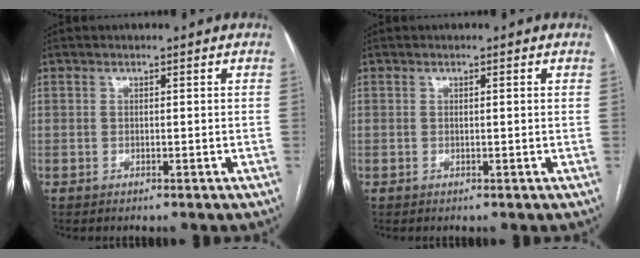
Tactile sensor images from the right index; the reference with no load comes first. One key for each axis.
{"total": 0.6, "fx": 0.2, "fy": -0.1, "fz": 0.6, "tx": -0.010, "ty": 0.001, "tz": 0.002}